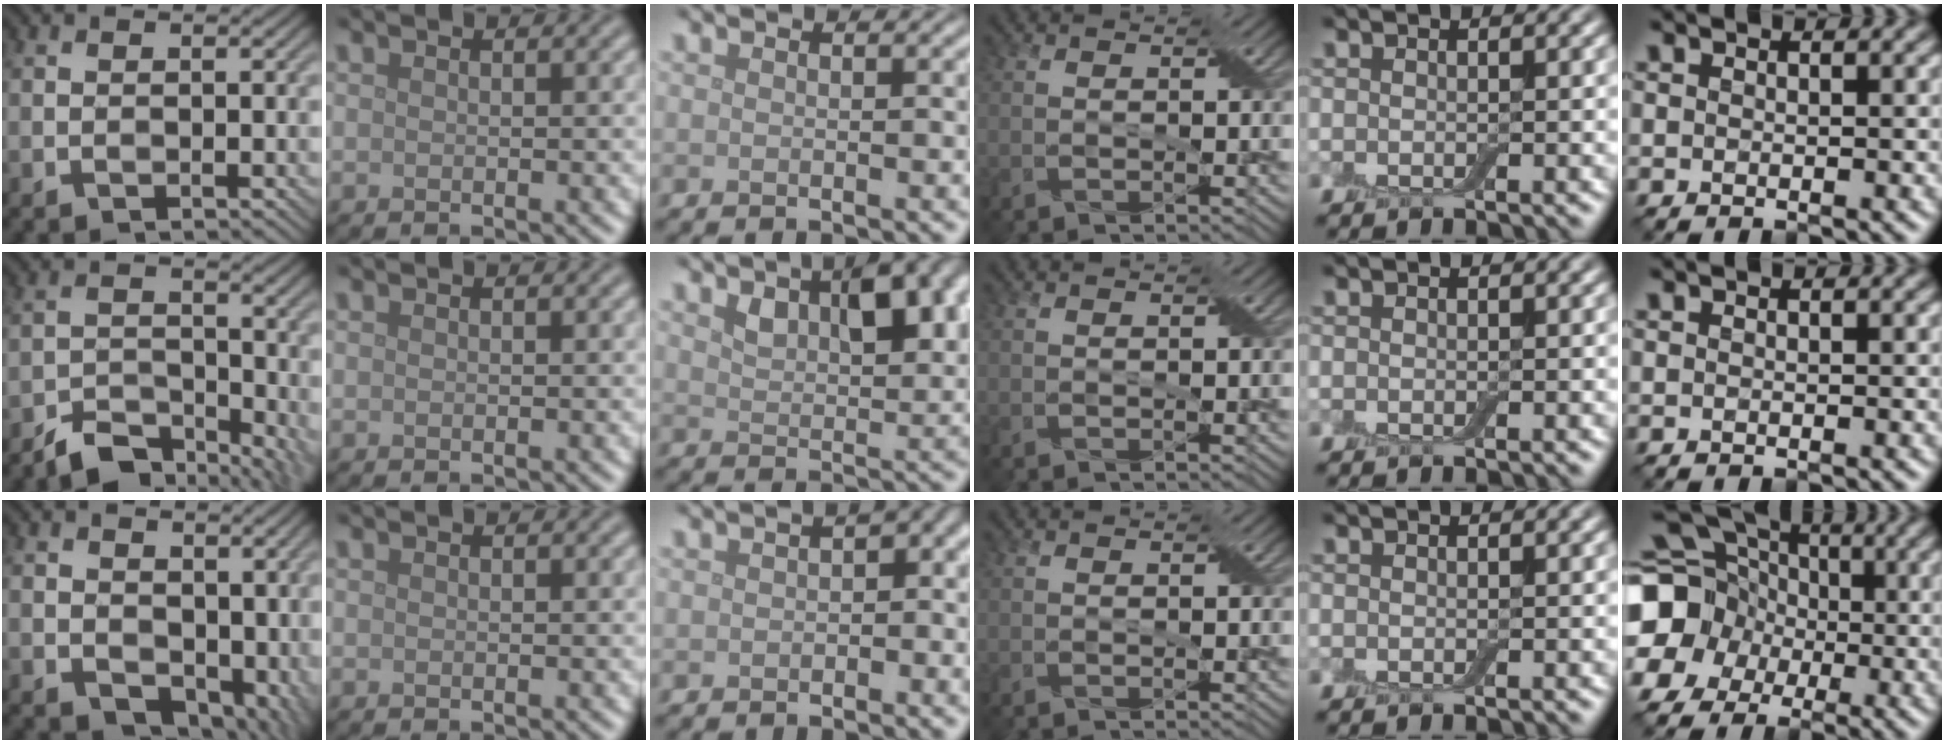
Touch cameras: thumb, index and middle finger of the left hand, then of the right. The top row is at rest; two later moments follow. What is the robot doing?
{"motion": "close", "object": "airpods case & airpods"}